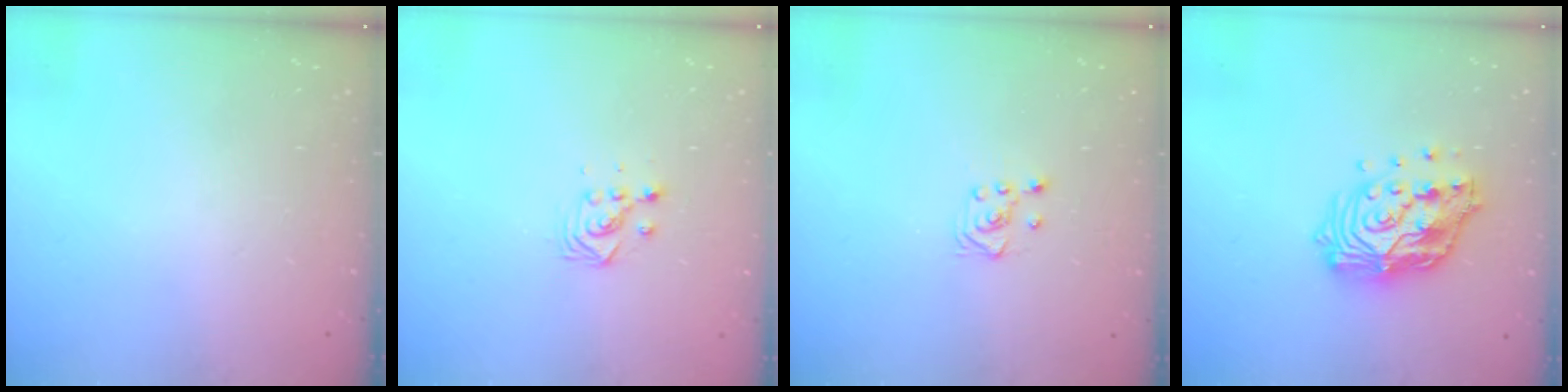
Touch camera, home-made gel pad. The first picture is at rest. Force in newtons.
{"total": 3.7, "press": 3.7, "slide": 0.2}
{"total": 3.4, "press": 3.3, "slide": 0.8}
{"total": 15.3, "press": 15.3, "slide": 1.2}